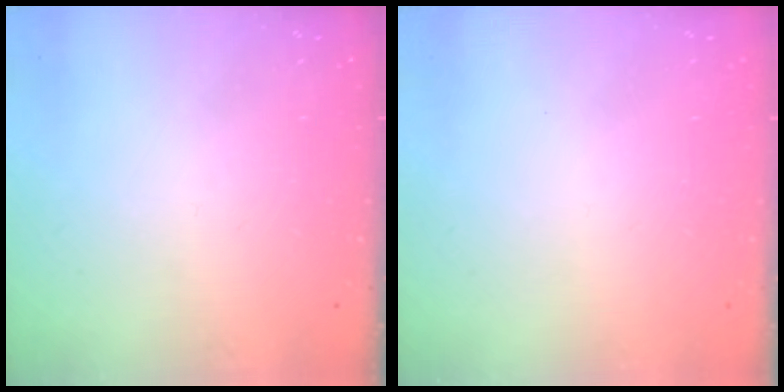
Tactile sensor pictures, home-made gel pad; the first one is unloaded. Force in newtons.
{"total": 1.7, "press": 1.7, "slide": 0.1}